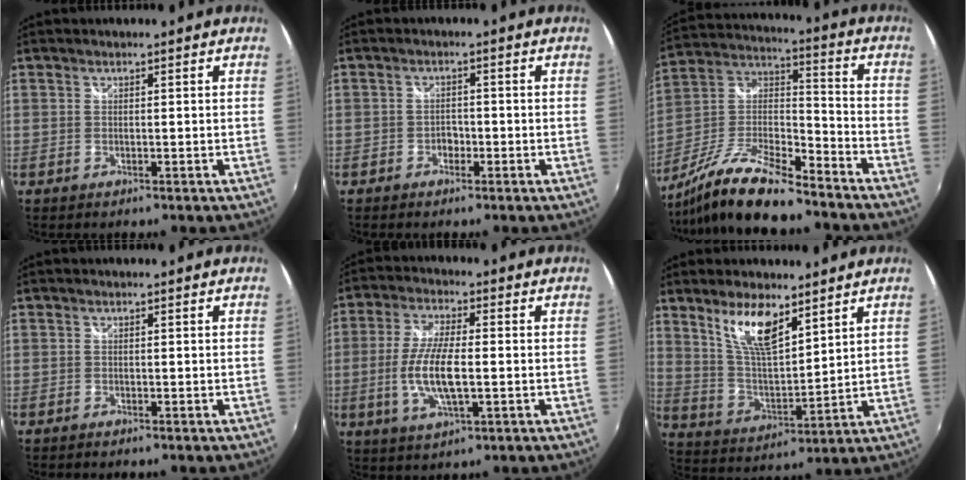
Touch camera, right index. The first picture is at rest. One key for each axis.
{"total": 1.9, "fx": -1.1, "fy": 1.4, "fz": 0.6, "tx": -0.012, "ty": 0.002, "tz": -0.018}
{"total": 17.9, "fx": -13.9, "fy": 4.1, "fz": 10.5, "tx": -0.223, "ty": -0.007, "tz": -0.256}
{"total": 0.5, "fx": -0.5, "fy": 0.2, "fz": 0.1, "tx": -0.005, "ty": -0.003, "tz": -0.011}
{"total": 10.0, "fx": -1.5, "fy": 3.1, "fz": 9.4, "tx": -0.194, "ty": -0.003, "tz": -0.031}
{"total": 10.9, "fx": 7.0, "fy": 3.4, "fz": 7.6, "tx": -0.140, "ty": 0.001, "tz": 0.141}